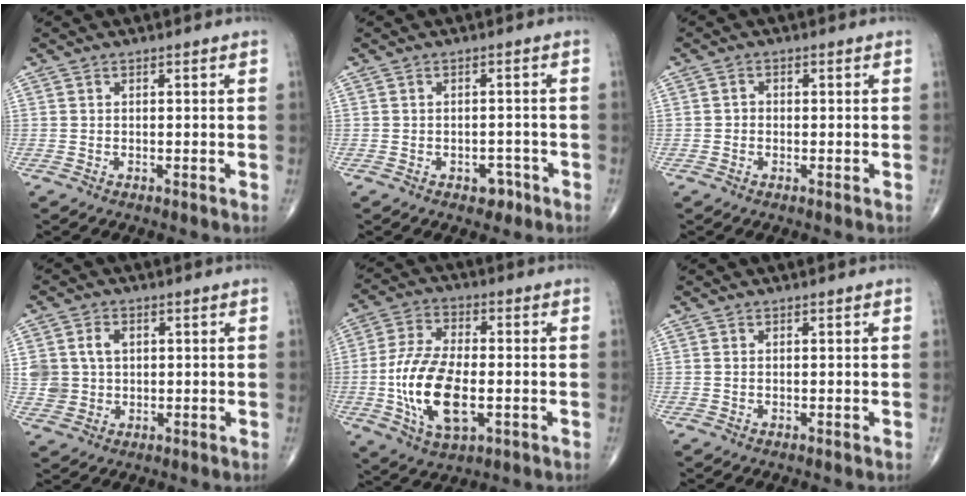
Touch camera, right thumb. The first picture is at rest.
{"total": 2.8, "force": [-1.6, 1.9, 1.2], "torque": [-0.002, 0.012, -0.018]}
{"total": 1.2, "force": [-0.2, 1.1, 0.5], "torque": [-0.002, 0.006, -0.006]}
{"total": 7.0, "force": [1.5, 5.6, 3.8], "torque": [-0.061, 0.000, 0.035]}
{"total": 15.7, "force": [-2.9, 7.6, 13.4], "torque": [-0.264, 0.004, -0.048]}
{"total": 0.0}